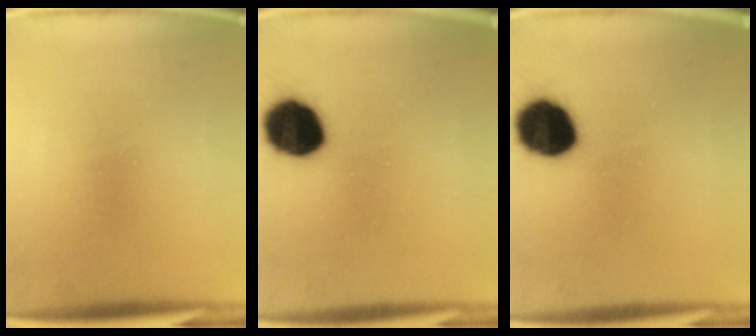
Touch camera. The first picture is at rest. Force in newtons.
{"total": 15.5}
{"total": 15.5}